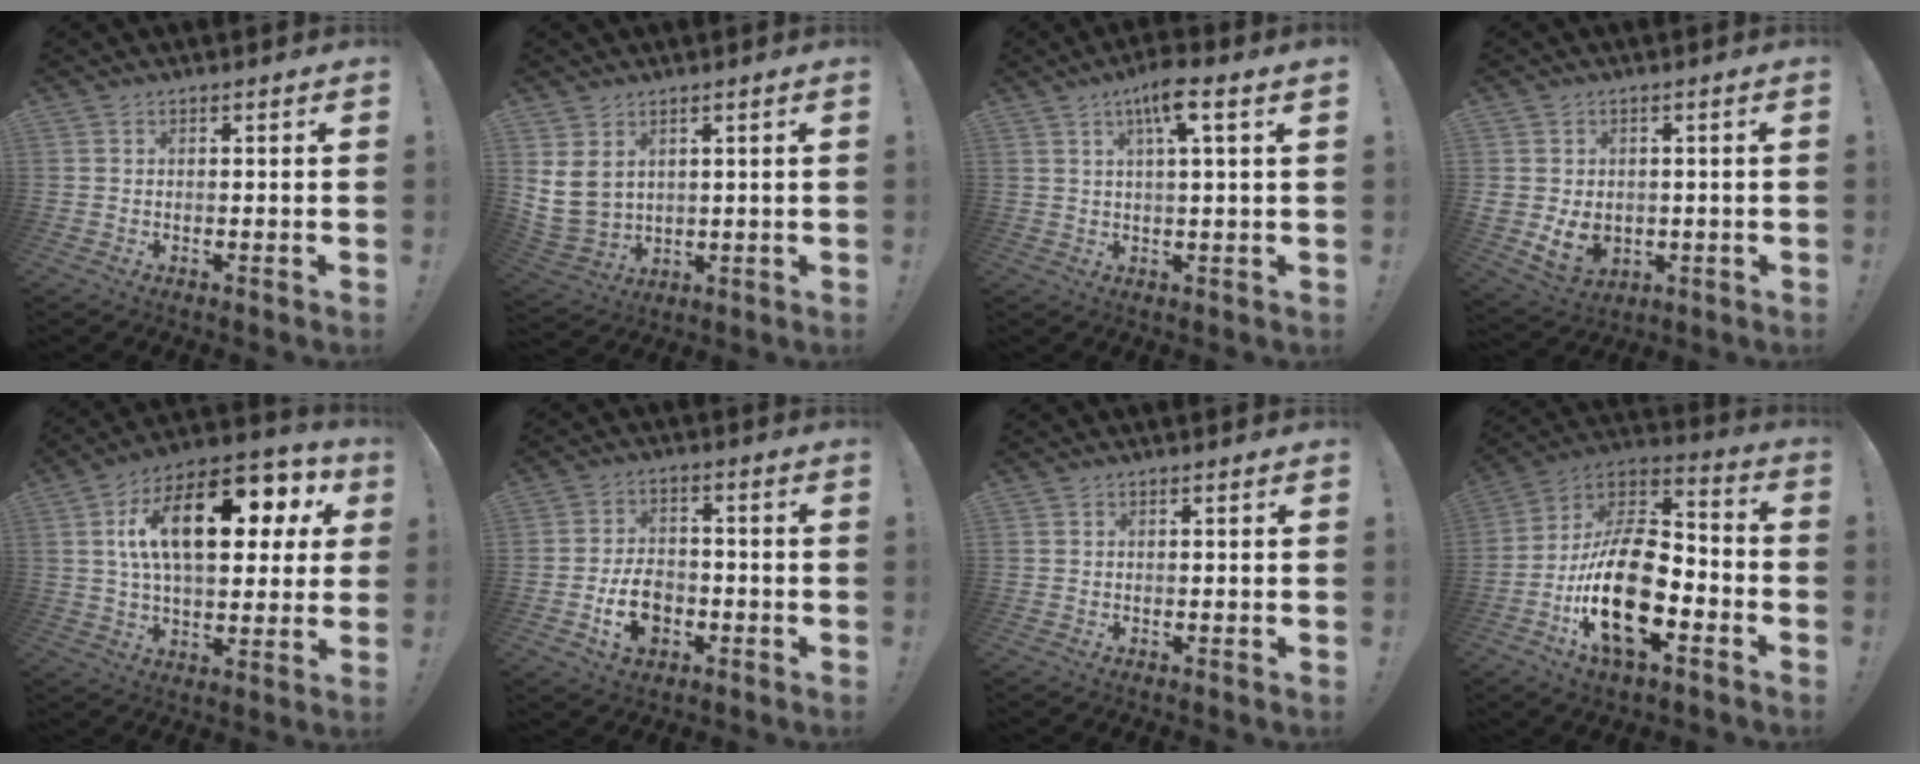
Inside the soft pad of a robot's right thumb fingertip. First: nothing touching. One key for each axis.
{"total": 7.9, "fx": 3.6, "fy": 5.9, "fz": 3.9, "tx": -0.075, "ty": -0.020, "tz": 0.074}
{"total": 7.3, "fx": 3.3, "fy": 0.4, "fz": 6.6, "tx": -0.108, "ty": -0.007, "tz": 0.047}
{"total": 8.0, "fx": 0.2, "fy": 6.7, "fz": 4.3, "tx": -0.087, "ty": -0.012, "tz": 0.006}
{"total": 22.3, "fx": 6.3, "fy": 10.5, "fz": 18.7, "tx": -0.306, "ty": -0.013, "tz": 0.099}
{"total": 10.1, "fx": -3.4, "fy": 7.2, "fz": 6.3, "tx": -0.100, "ty": 0.014, "tz": -0.057}
{"total": 0.0}
{"total": 24.2, "fx": -7.4, "fy": 12.5, "fz": 19.3, "tx": -0.364, "ty": 0.036, "tz": -0.120}